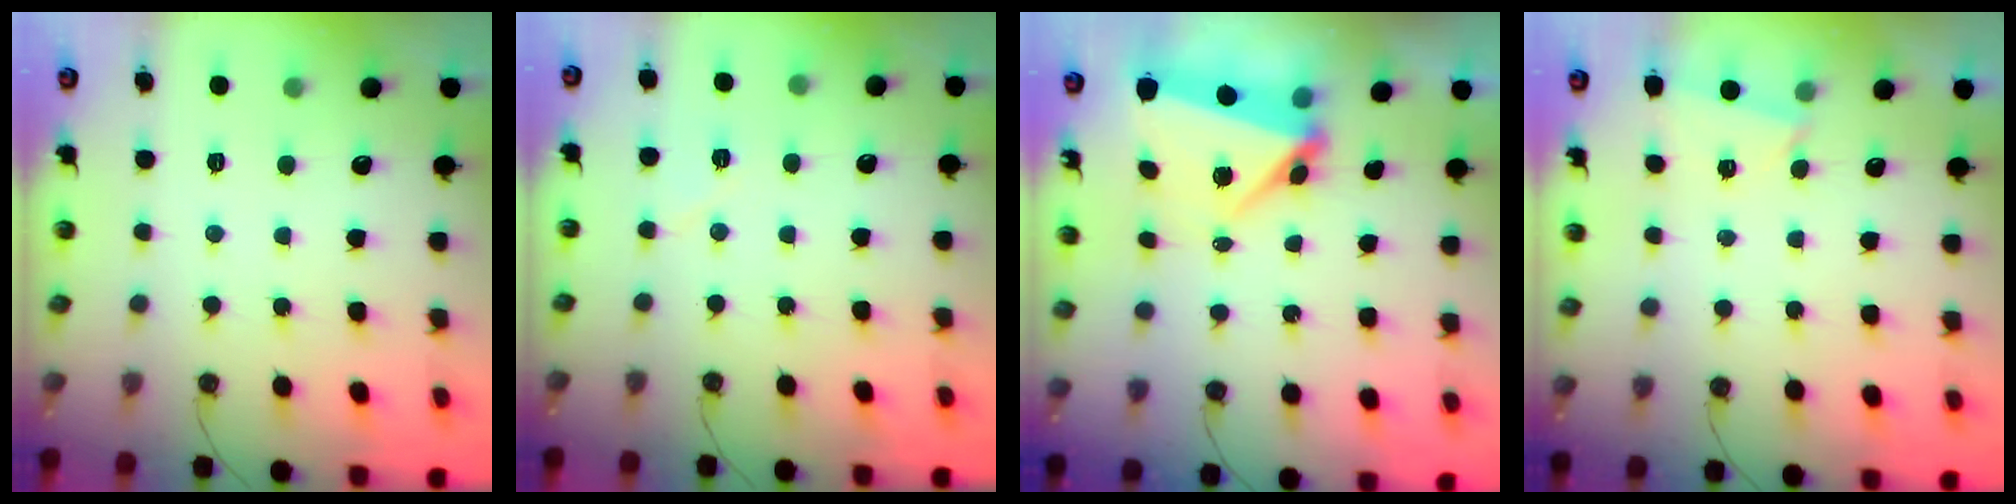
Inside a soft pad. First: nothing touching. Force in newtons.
{"total": 5.7, "press": 5.1, "slide": 2.7}
{"total": 6.2, "press": 5.9, "slide": 1.9}
{"total": 2.8, "press": 1.9, "slide": 2.0}